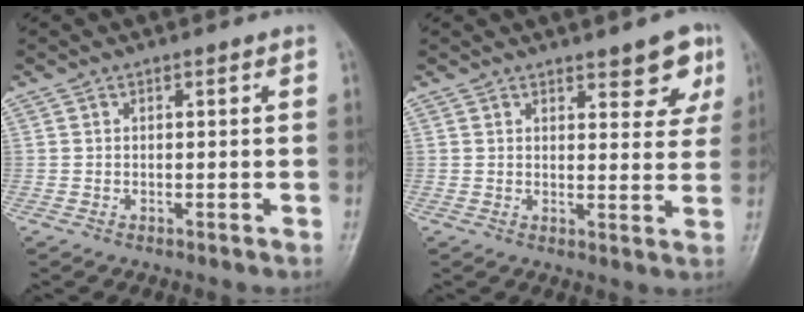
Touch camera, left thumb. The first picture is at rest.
{"total": 6.8, "force": [4.3, 2.6, 4.5], "torque": [-0.024, -0.023, 0.049]}